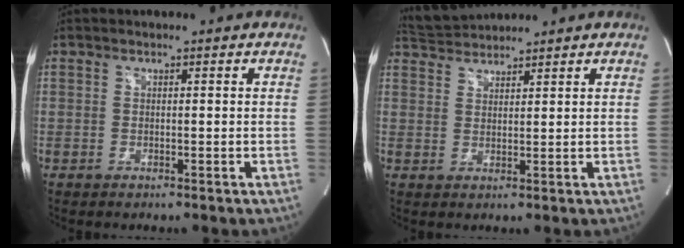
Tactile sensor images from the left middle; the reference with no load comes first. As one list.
[{"total": 4.0, "force": [4.0, 0.0, -0.2], "torque": [-0.010, 0.018, 0.080]}]